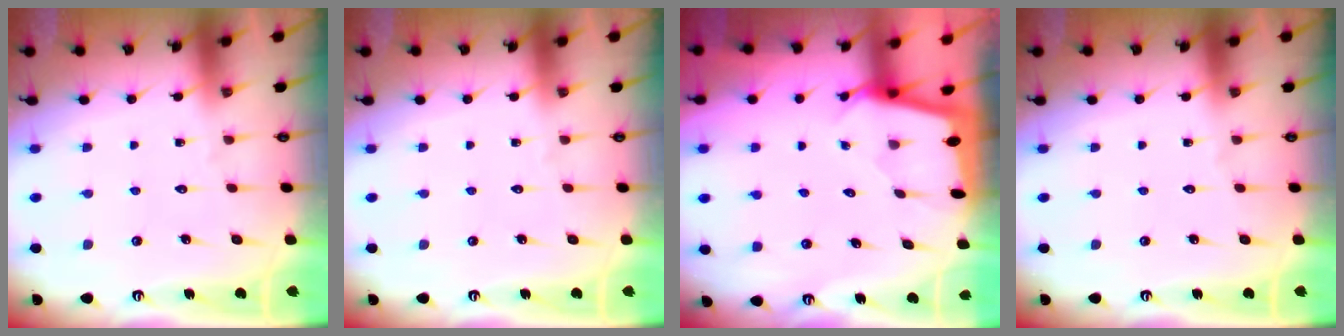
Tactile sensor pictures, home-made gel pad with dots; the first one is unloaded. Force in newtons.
{"total": 0.0}
{"total": 1.7, "press": 1.6, "slide": 0.2}
{"total": 0.0}